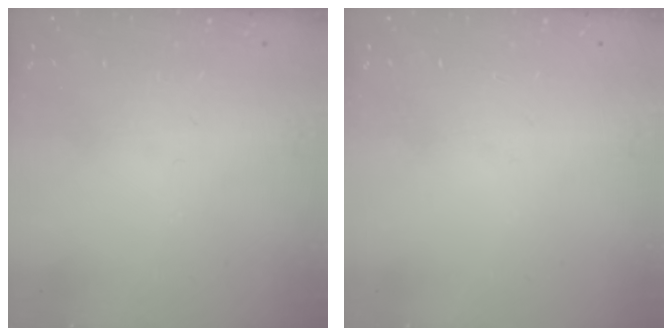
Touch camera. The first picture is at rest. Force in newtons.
{"total": 0.0}